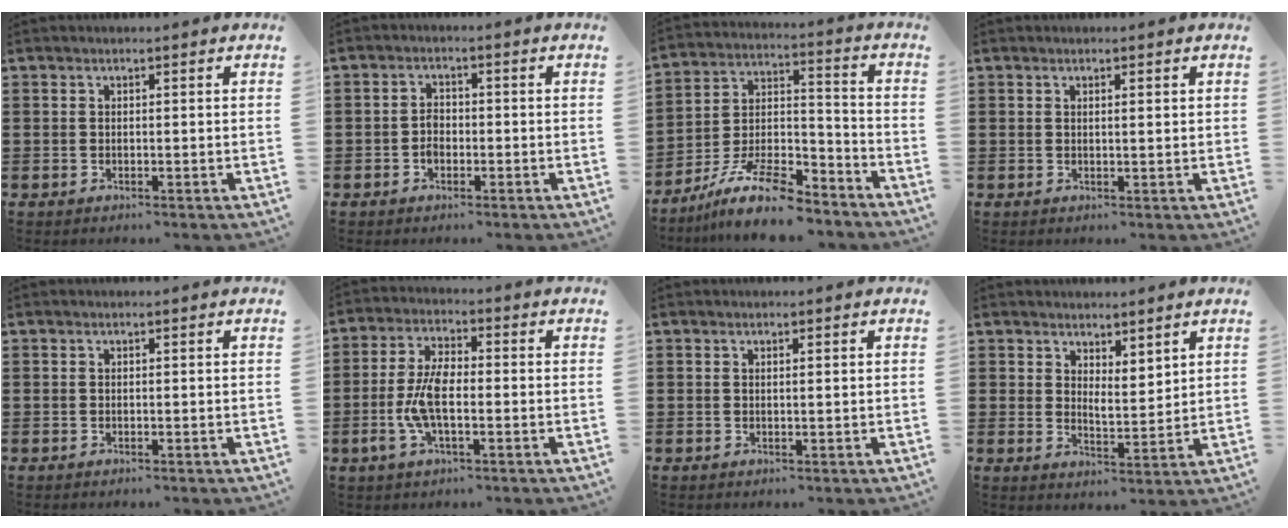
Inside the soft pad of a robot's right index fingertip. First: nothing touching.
{"total": 2.3, "force": [-0.9, 1.5, 1.6], "torque": [-0.031, 0.003, -0.018]}
{"total": 12.5, "force": [-10.1, 3.1, 6.8], "torque": [-0.119, 0.038, -0.189]}
{"total": 0.8, "force": [0.3, 0.1, 0.7], "torque": [-0.015, 0.001, 0.006]}
{"total": 0.0}
{"total": 7.1, "force": [-1.5, 2.7, 6.4], "torque": [-0.153, -0.010, -0.035]}
{"total": 0.6, "force": [0.2, 0.0, 0.5], "torque": [-0.010, 0.000, 0.004]}
{"total": 3.5, "force": [3.2, 1.1, 0.5], "torque": [-0.020, -0.006, 0.062]}